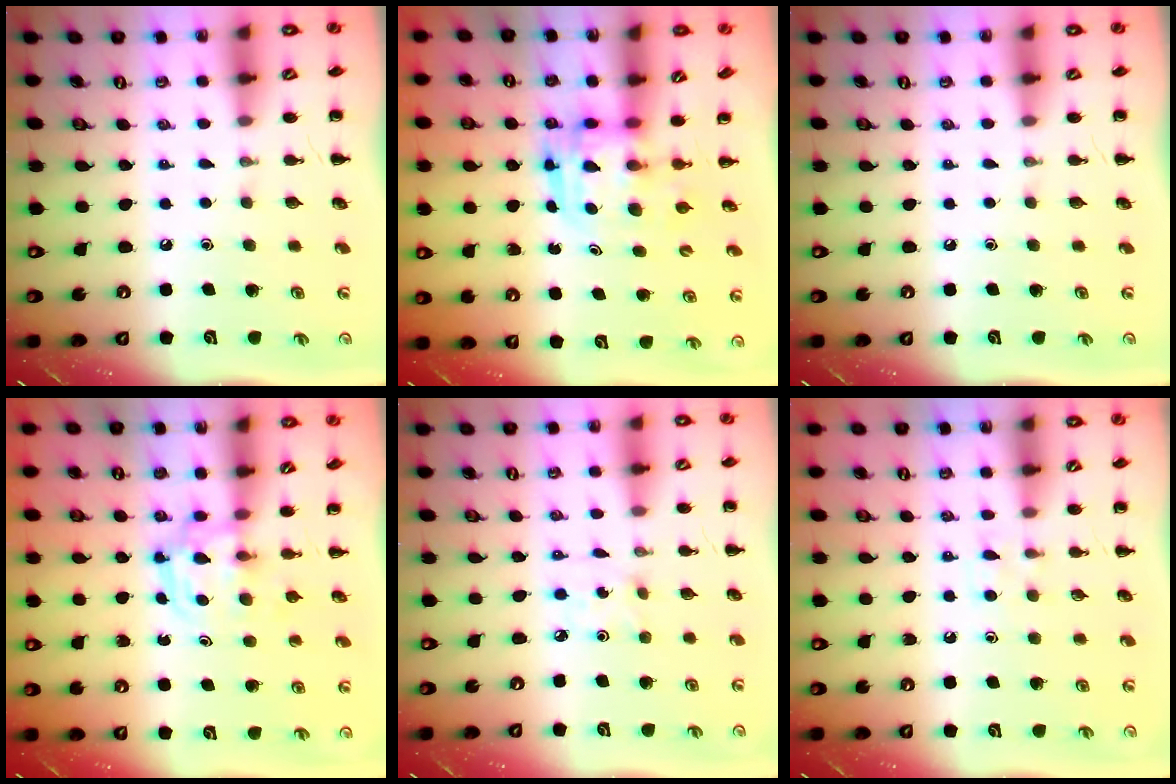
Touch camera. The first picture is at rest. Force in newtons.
{"total": 3.2, "press": 3.2, "slide": 0.3}
{"total": 0.0}
{"total": 3.8, "press": 3.8, "slide": 0.6}
{"total": 1.7, "press": 1.6, "slide": 0.6}
{"total": 4.4, "press": 4.1, "slide": 1.6}